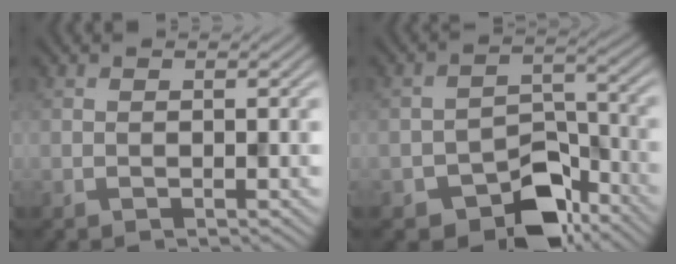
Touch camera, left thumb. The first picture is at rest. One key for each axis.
{"total": 8.5, "fx": -5.6, "fy": 4.8, "fz": 4.3, "tx": -0.058, "ty": -0.008, "tz": -0.103}